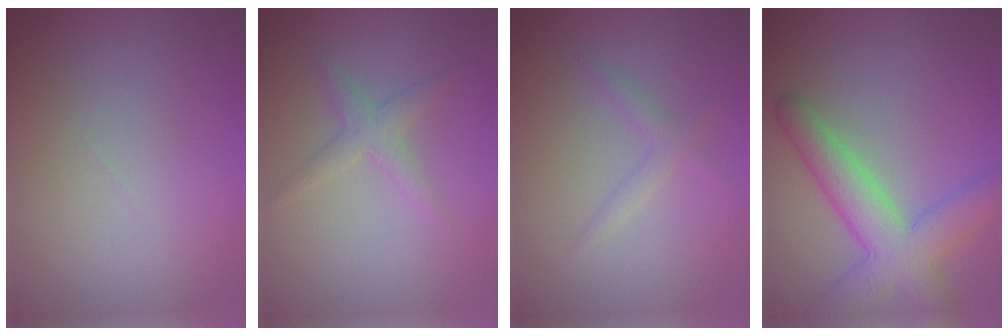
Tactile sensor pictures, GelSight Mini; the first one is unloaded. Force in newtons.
{"total": 2.0, "press": 2.0, "slide": 0.1}
{"total": 1.4, "press": 1.4, "slide": 0.0}
{"total": 7.0, "press": 7.0, "slide": 0.4}